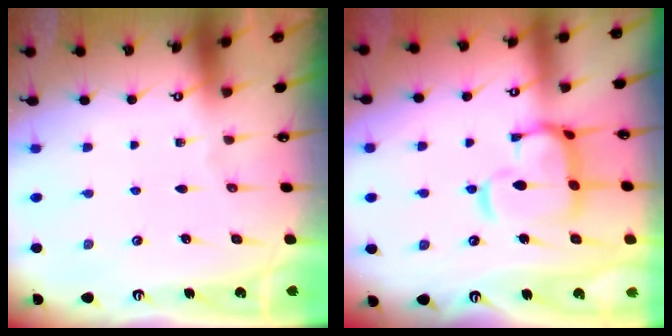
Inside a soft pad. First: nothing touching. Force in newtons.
{"total": 10.0, "press": 9.9, "slide": 1.3}